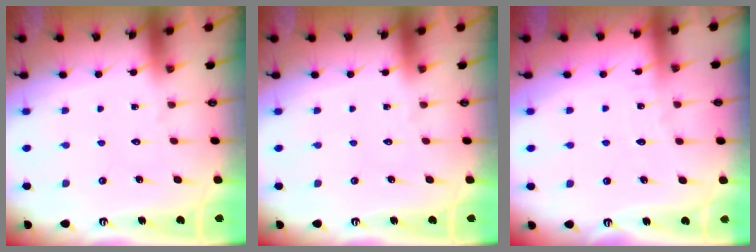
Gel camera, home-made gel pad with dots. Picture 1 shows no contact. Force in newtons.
{"total": 0.0}
{"total": 1.9, "press": 1.9, "slide": 0.2}